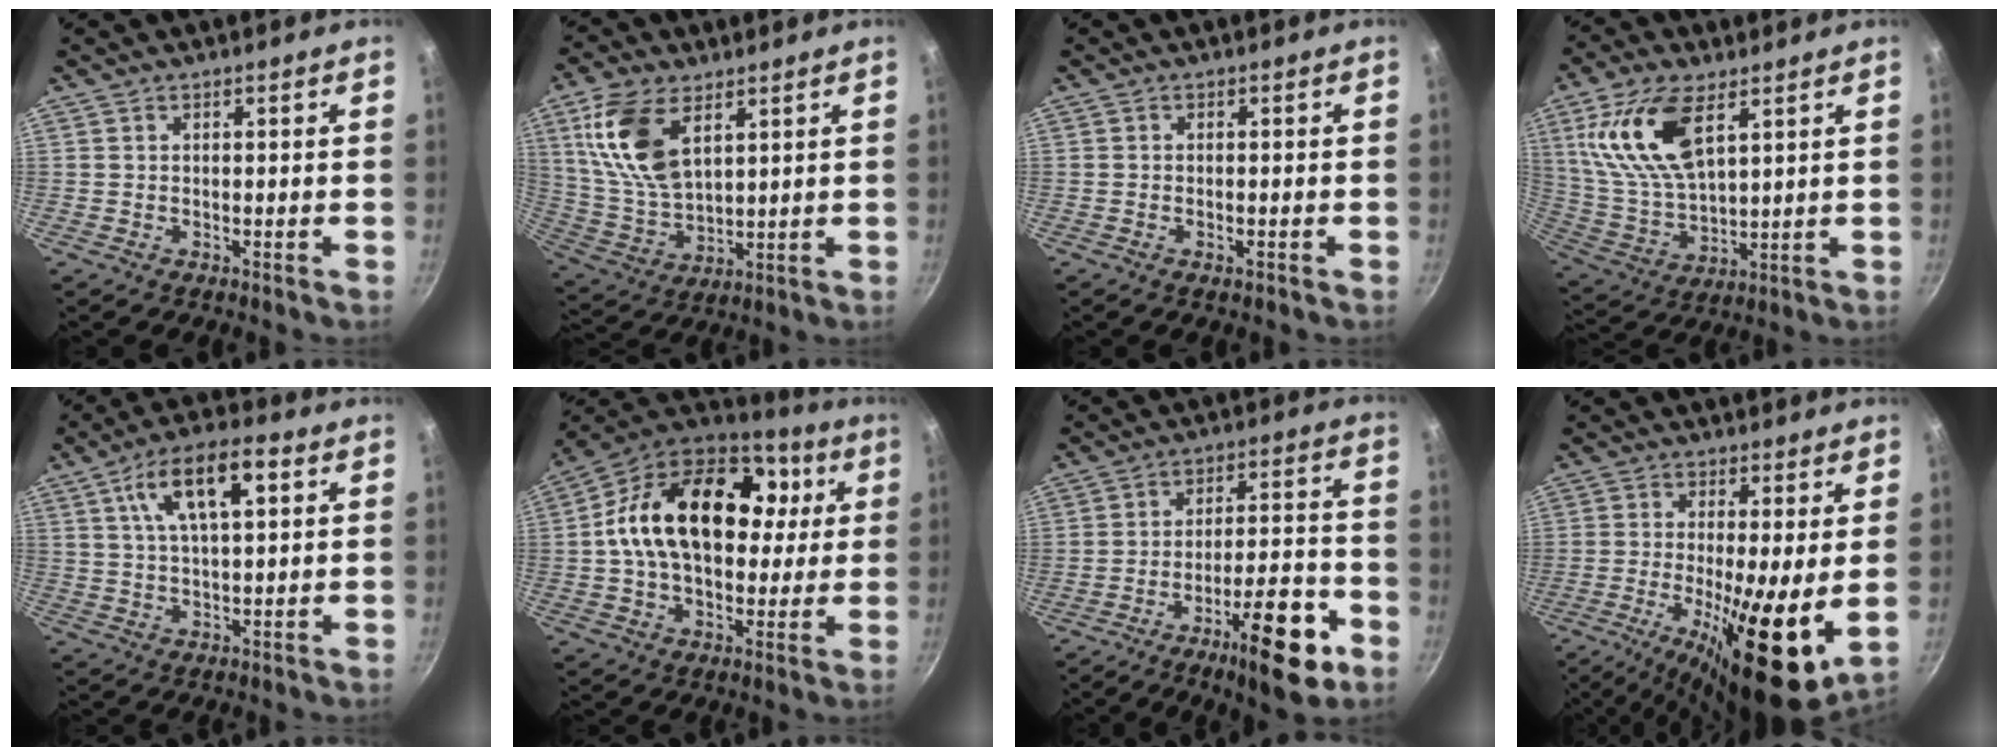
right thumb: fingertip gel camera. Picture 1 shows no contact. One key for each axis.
{"total": 14.8, "fx": 6.2, "fy": 7.9, "fz": 10.9, "tx": -0.206, "ty": -0.020, "tz": 0.132}
{"total": 1.3, "fx": -0.6, "fy": 0.5, "fz": 1.0, "tx": -0.019, "ty": 0.001, "tz": -0.012}
{"total": 16.4, "fx": 7.0, "fy": 7.7, "fz": 12.6, "tx": -0.239, "ty": -0.022, "tz": 0.147}
{"total": 12.4, "fx": 4.5, "fy": 5.0, "fz": 10.5, "tx": -0.172, "ty": 0.008, "tz": 0.075}
{"total": 26.4, "fx": 4.6, "fy": 17.7, "fz": 19.1, "tx": -0.304, "ty": 0.026, "tz": 0.062}
{"total": 16.5, "fx": -8.3, "fy": 4.9, "fz": 13.4, "tx": -0.181, "ty": 0.052, "tz": -0.118}
{"total": 16.6, "fx": -2.2, "fy": 4.2, "fz": 15.9, "tx": -0.257, "ty": -0.025, "tz": -0.032}